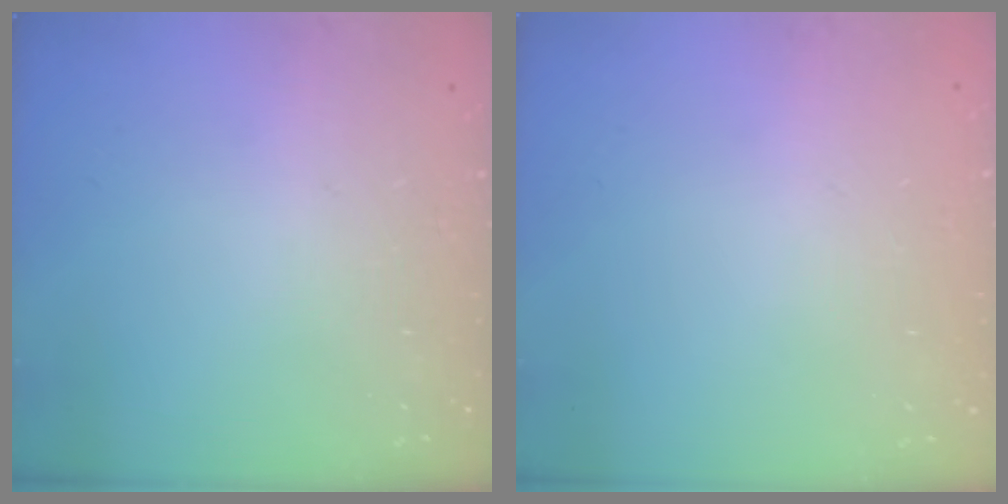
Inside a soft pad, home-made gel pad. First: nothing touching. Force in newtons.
{"total": 0.0}